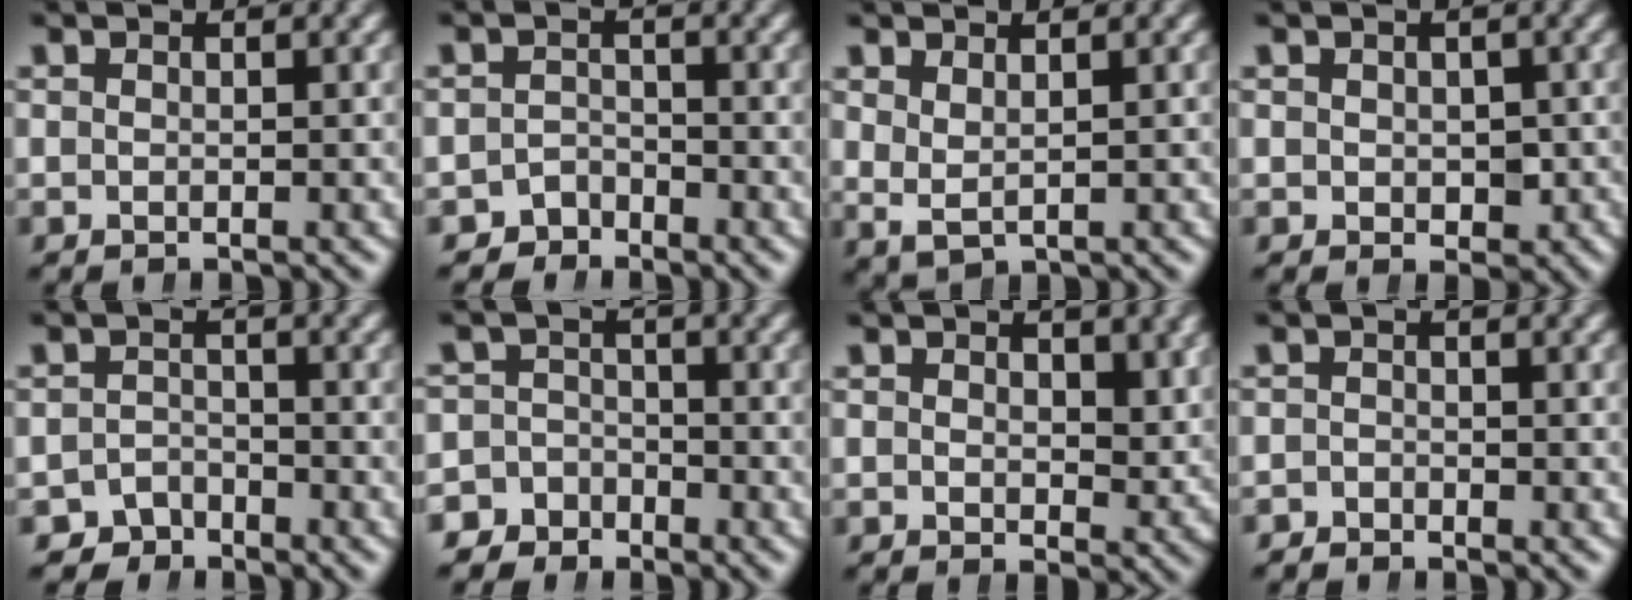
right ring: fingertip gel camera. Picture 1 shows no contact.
{"total": 2.9, "force": [-2.6, 1.3, -0.3], "torque": [0.012, -0.013, -0.043]}
{"total": 1.7, "force": [0.9, 0.8, 1.2], "torque": [-0.029, -0.012, 0.034]}
{"total": 1.5, "force": [-0.5, 1.3, 0.6], "torque": [-0.002, -0.012, 0.002]}
{"total": 3.6, "force": [-3.1, 1.8, -0.2], "torque": [0.015, -0.013, -0.055]}
{"total": 5.7, "force": [-3.9, 4.1, 0.4], "torque": [0.003, -0.015, -0.073]}
{"total": 1.7, "force": [0.8, 0.9, 1.1], "torque": [-0.010, -0.015, 0.020]}
{"total": 1.2, "force": [-1.1, 0.0, -0.5], "torque": [0.017, -0.010, -0.018]}